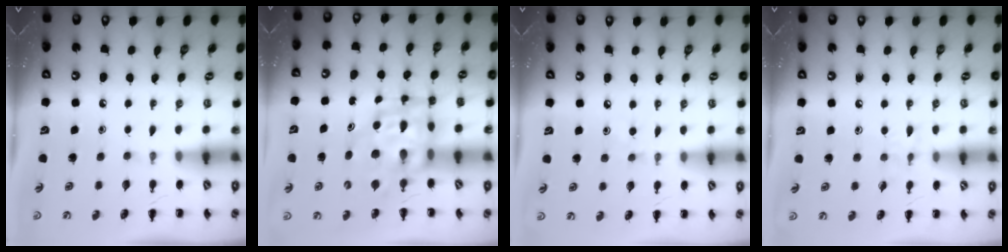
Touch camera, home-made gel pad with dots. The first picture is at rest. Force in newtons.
{"total": 9.1, "press": 8.7, "slide": 2.8}
{"total": 2.5, "press": 2.3, "slide": 0.9}
{"total": 4.9, "press": 4.7, "slide": 1.5}